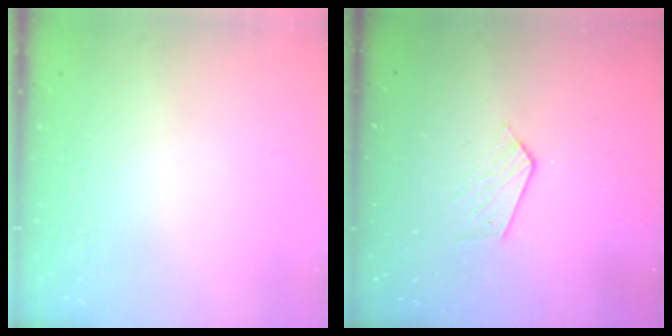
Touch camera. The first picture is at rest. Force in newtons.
{"total": 4.7, "press": 4.7, "slide": 0.4}